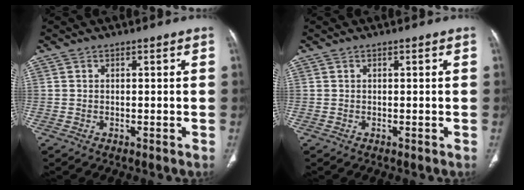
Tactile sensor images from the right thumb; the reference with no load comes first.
{"total": 0.0}